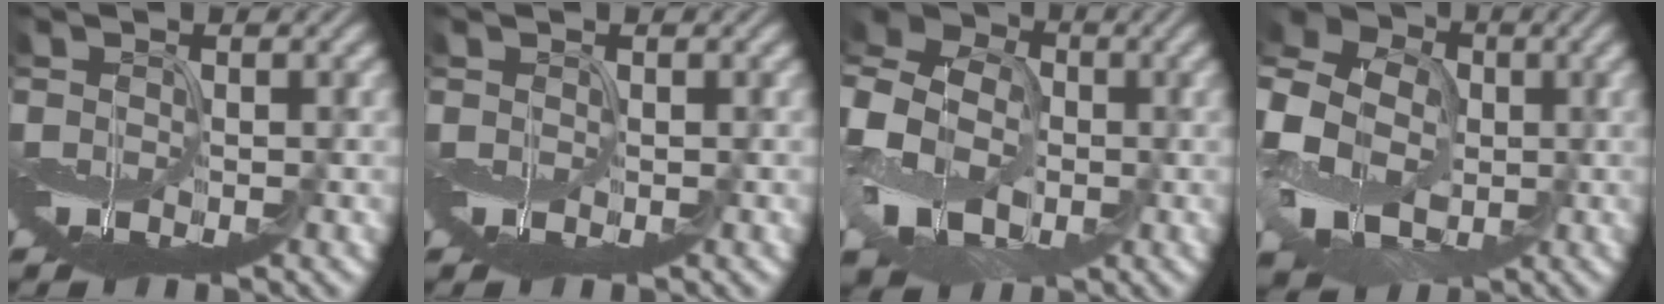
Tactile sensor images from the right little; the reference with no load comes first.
{"total": 0.0}
{"total": 11.7, "force": [-2.2, 9.3, 6.7], "torque": [-0.157, -0.012, -0.058]}
{"total": 14.2, "force": [-1.6, 11.7, 7.7], "torque": [-0.190, -0.007, -0.060]}